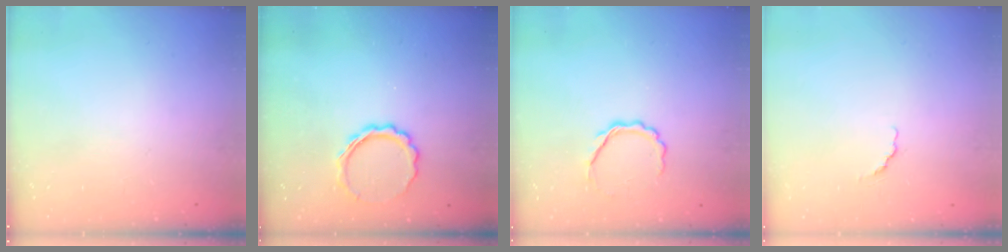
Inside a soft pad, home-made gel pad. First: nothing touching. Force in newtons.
{"total": 7.8, "press": 7.7, "slide": 1.3}
{"total": 5.3, "press": 5.1, "slide": 1.2}
{"total": 1.5, "press": 1.3, "slide": 0.7}